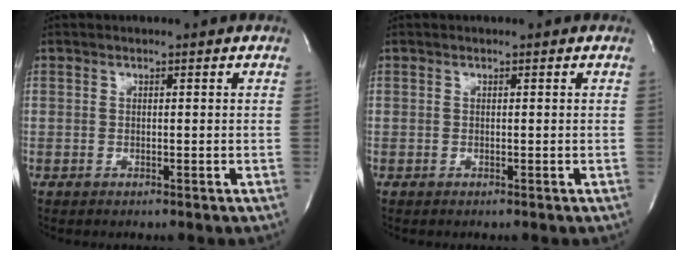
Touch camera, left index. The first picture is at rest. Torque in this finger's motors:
{"motor_torque": [-0.03, 0.03, 0.00, 0.00]}